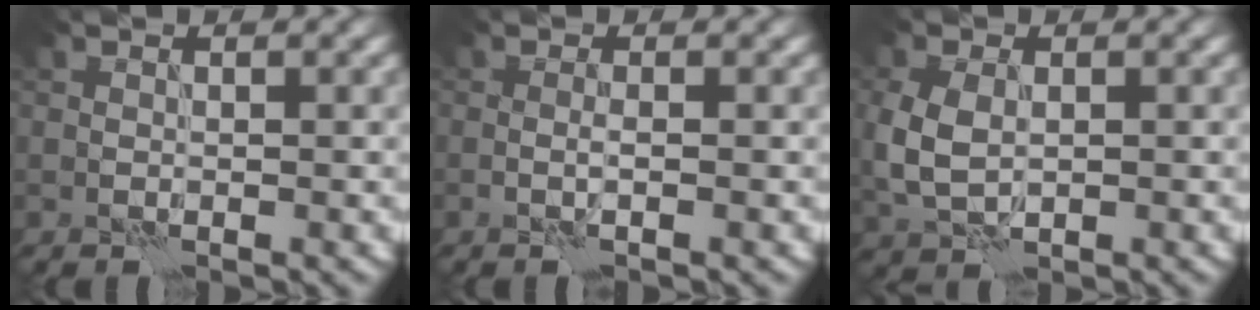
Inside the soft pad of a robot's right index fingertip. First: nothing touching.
{"total": 0.8, "force": [-0.3, 0.0, 0.8], "torque": [-0.016, 0.001, -0.007]}
{"total": 4.1, "force": [0.0, 2.9, 2.9], "torque": [-0.080, -0.002, 0.001]}